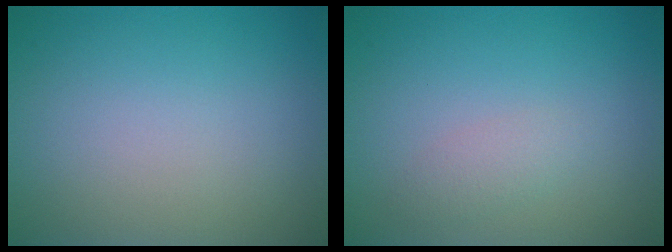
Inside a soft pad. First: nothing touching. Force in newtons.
{"total": 1.3, "press": 1.3, "slide": 0.0}